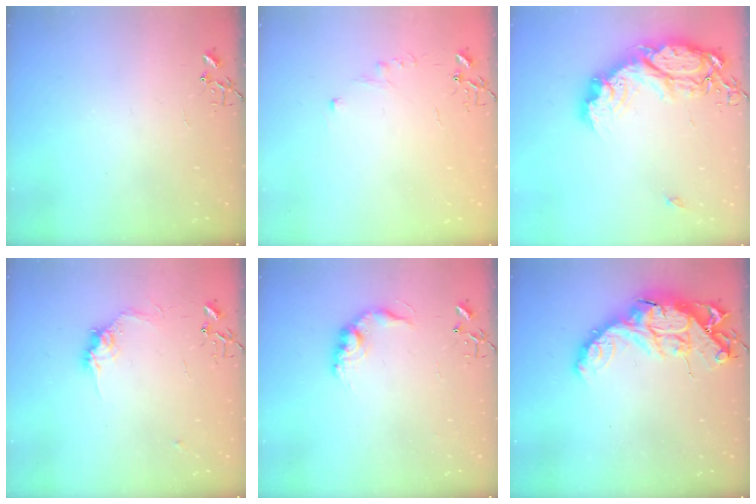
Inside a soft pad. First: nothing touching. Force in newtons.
{"total": 4.6, "press": 4.6, "slide": 0.6}
{"total": 21.3, "press": 21.2, "slide": 1.6}
{"total": 9.4, "press": 9.4, "slide": 0.3}
{"total": 11.4, "press": 11.4, "slide": 0.6}
{"total": 18.0, "press": 18.0, "slide": 1.3}